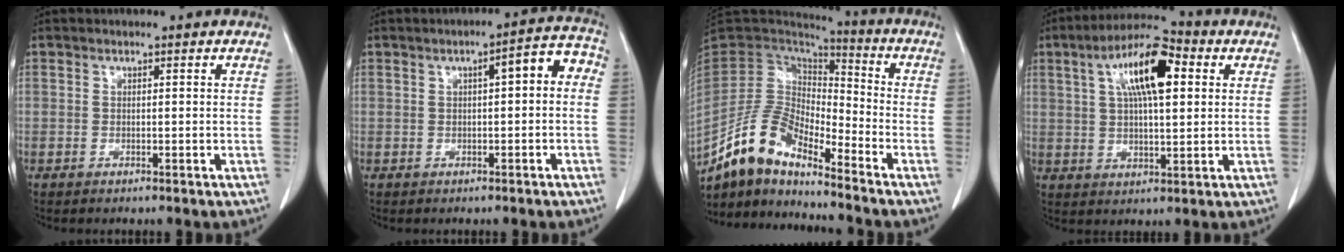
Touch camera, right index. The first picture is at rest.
{"total": 5.7, "force": [0.6, 1.4, 5.5], "torque": [-0.065, 0.031, 0.003]}
{"total": 12.3, "force": [-10.6, 3.1, 5.4], "torque": [-0.110, 0.027, -0.206]}
{"total": 12.5, "force": [4.0, 3.5, 11.3], "torque": [-0.205, 0.027, 0.064]}